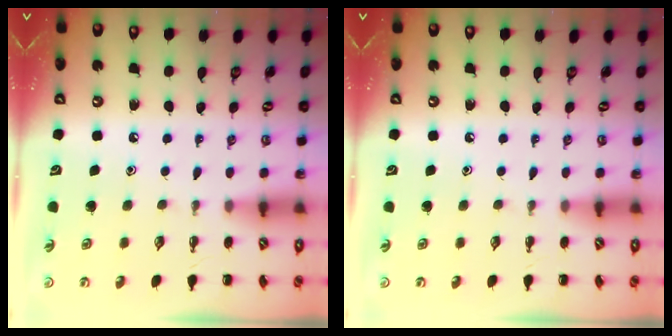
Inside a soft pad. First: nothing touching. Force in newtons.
{"total": 0.0}